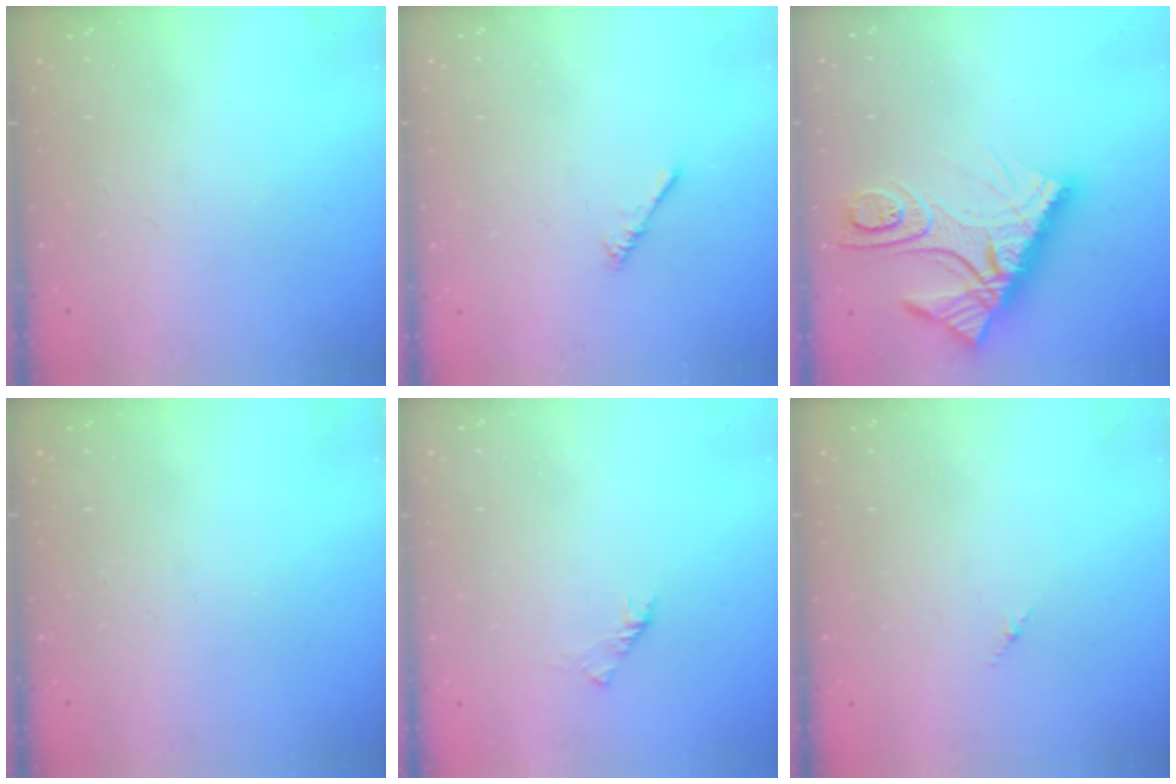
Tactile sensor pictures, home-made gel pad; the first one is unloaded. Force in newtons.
{"total": 0.0}
{"total": 16.4, "press": 16.3, "slide": 1.4}
{"total": 0.0}
{"total": 1.6, "press": 1.4, "slide": 0.6}
{"total": 1.8, "press": 1.7, "slide": 0.6}